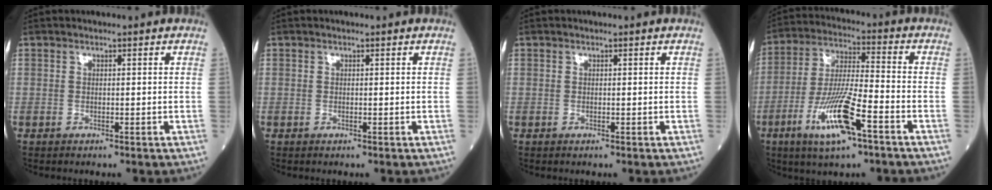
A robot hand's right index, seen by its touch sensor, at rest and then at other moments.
{"total": 0.0}
{"total": 0.0}
{"total": 12.7, "force": [-6.0, 1.7, 11.0], "torque": [-0.218, -0.014, -0.110]}